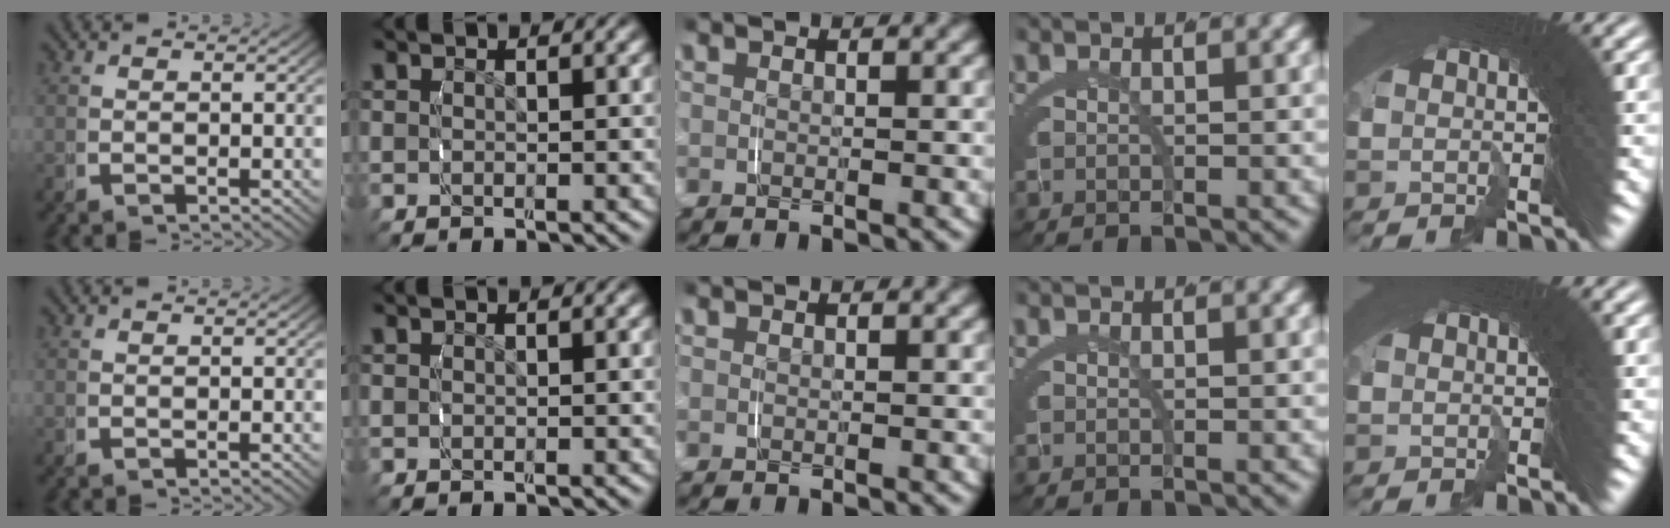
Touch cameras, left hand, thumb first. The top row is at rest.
{}